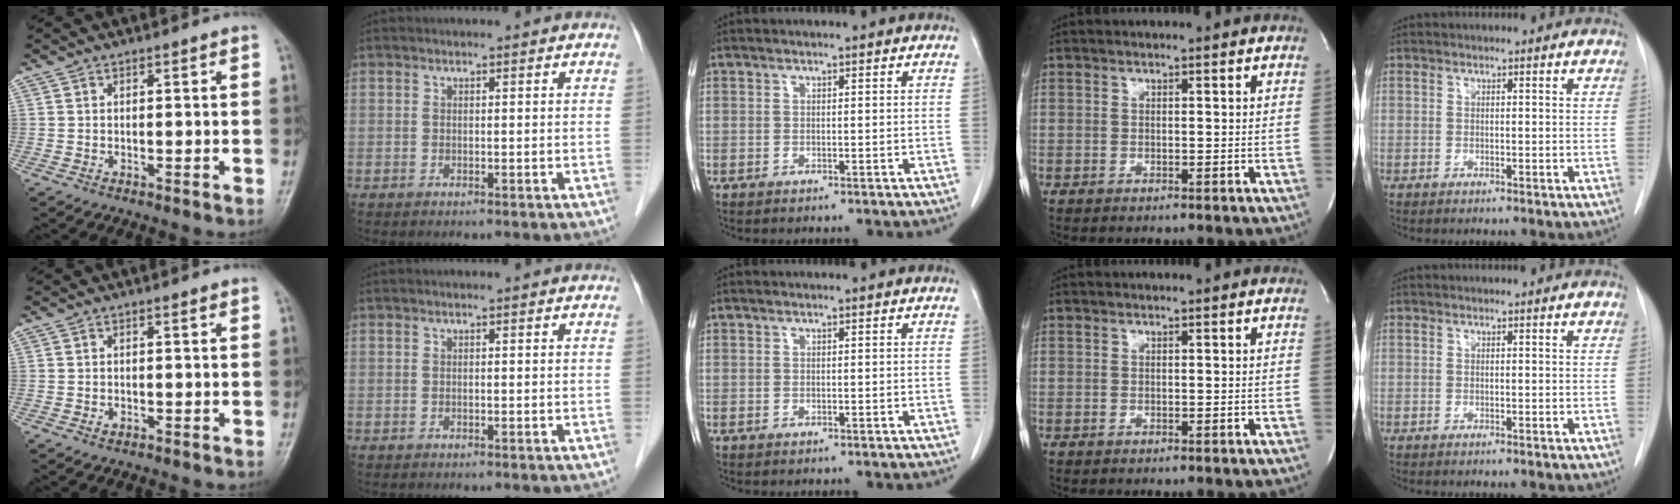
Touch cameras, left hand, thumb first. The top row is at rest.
{"thumb": {"total": 0.9, "force": [-0.1, 0.6, 0.7], "torque": [-0.009, 0.002, 0.001]}}